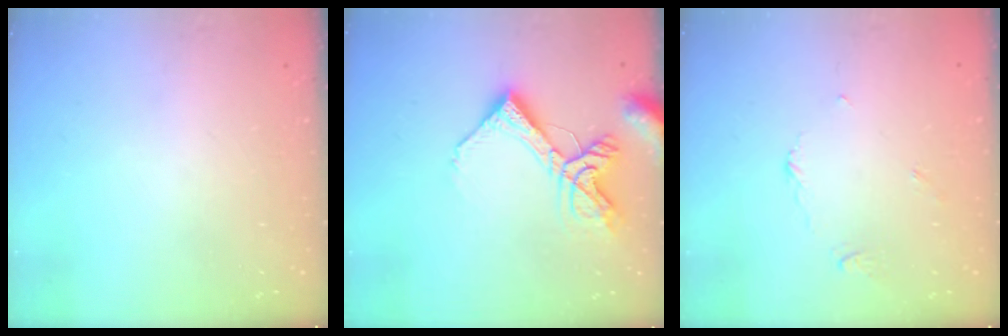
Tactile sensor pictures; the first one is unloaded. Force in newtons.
{"total": 13.1, "press": 13.0, "slide": 1.7}
{"total": 2.9, "press": 2.9, "slide": 0.3}